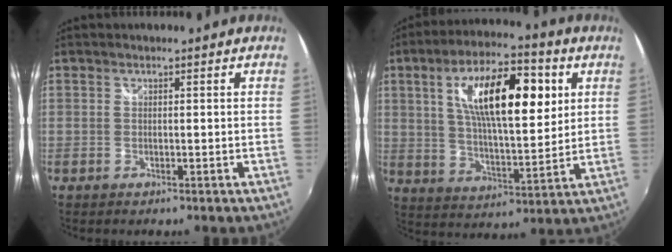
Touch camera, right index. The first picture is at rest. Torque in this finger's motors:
{"motor_torque": [1.47, 0.67, 1.05, 0.21]}